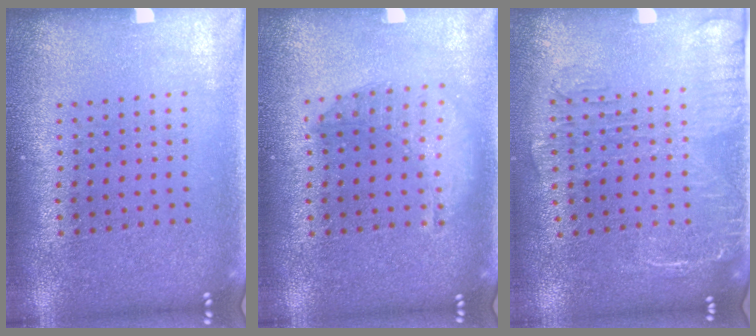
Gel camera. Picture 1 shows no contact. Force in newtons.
{"total": 1.3, "press": 1.3, "slide": 0.4}
{"total": 1.8, "press": 1.5, "slide": 0.9}